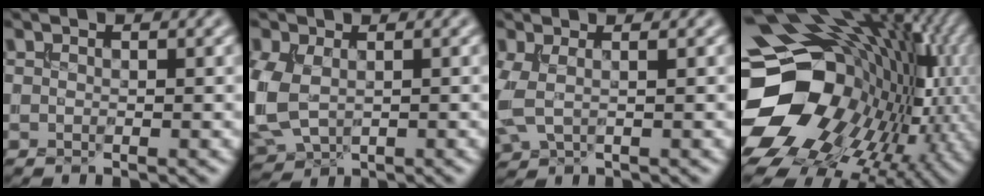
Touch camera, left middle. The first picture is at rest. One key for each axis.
{"total": 6.4, "fx": -0.4, "fy": 4.4, "fz": 4.6, "tx": -0.129, "ty": -0.014, "tz": -0.002}
{"total": 3.3, "fx": 0.2, "fy": 1.8, "fz": 2.8, "tx": -0.083, "ty": -0.002, "tz": 0.003}
{"total": 19.0, "fx": -1.9, "fy": 14.5, "fz": 12.2, "tx": -0.242, "ty": -0.013, "tz": -0.026}